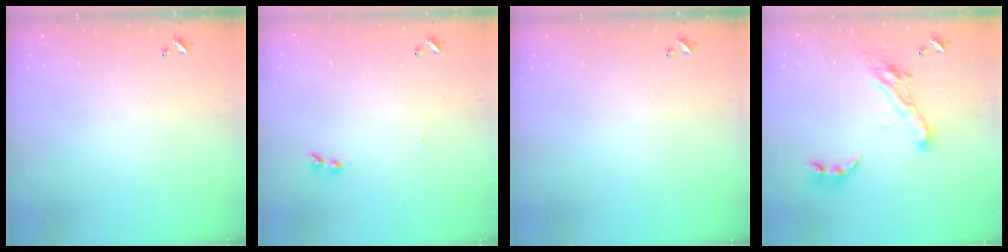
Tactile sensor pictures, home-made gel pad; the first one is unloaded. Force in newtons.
{"total": 2.0, "press": 1.9, "slide": 0.6}
{"total": 0.0}
{"total": 10.6, "press": 10.5, "slide": 1.7}